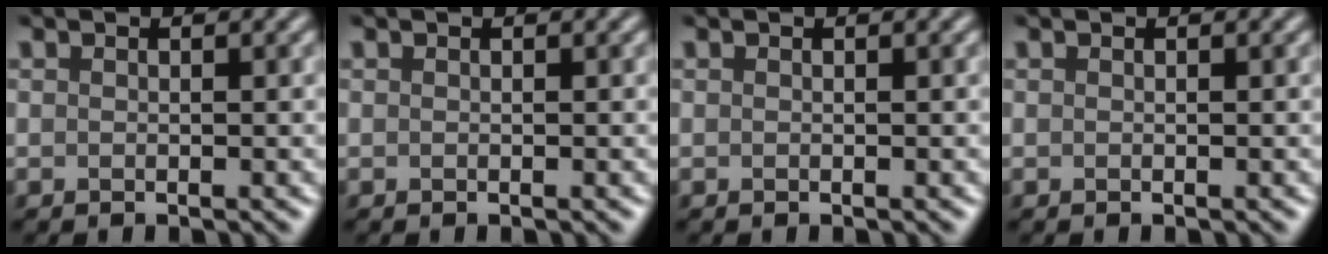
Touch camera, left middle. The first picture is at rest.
{"total": 0.0}
{"total": 0.0}
{"total": 0.0}